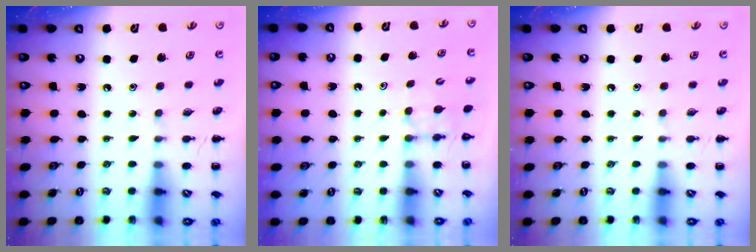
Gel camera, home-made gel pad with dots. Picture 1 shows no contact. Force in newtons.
{"total": 3.3, "press": 3.1, "slide": 1.1}
{"total": 0.0}